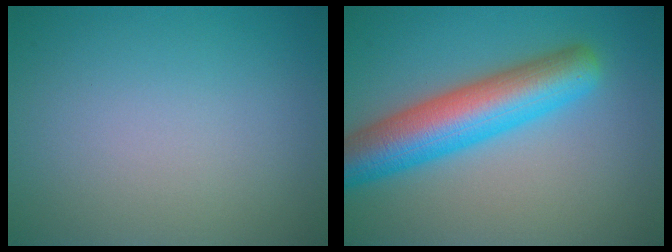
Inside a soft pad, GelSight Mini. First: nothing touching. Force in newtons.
{"total": 8.1, "press": 8.1, "slide": 0.2}